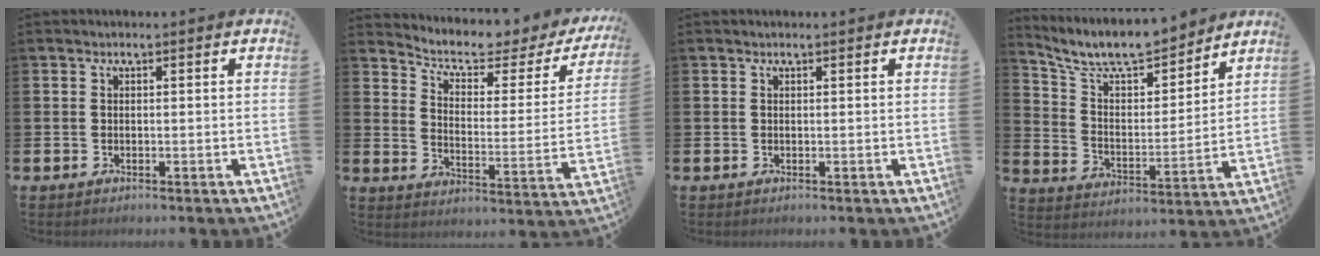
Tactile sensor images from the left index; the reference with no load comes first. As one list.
[{"total": 5.4, "force": [4.6, 1.7, 2.3], "torque": [-0.063, -0.038, 0.068]}, {"total": 0.0}, {"total": 9.2, "force": [8.6, 2.0, 2.7], "torque": [-0.086, -0.067, 0.149]}]